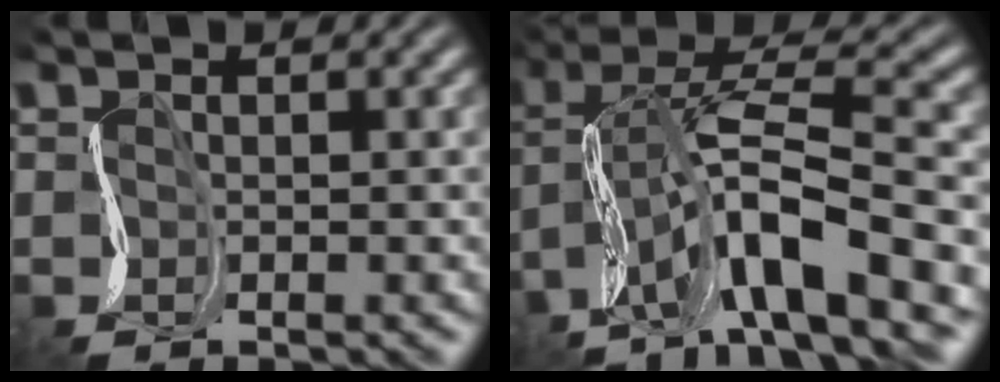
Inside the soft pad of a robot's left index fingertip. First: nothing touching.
{"total": 10.6, "force": [-3.2, 3.1, 9.7], "torque": [-0.173, 0.026, -0.060]}